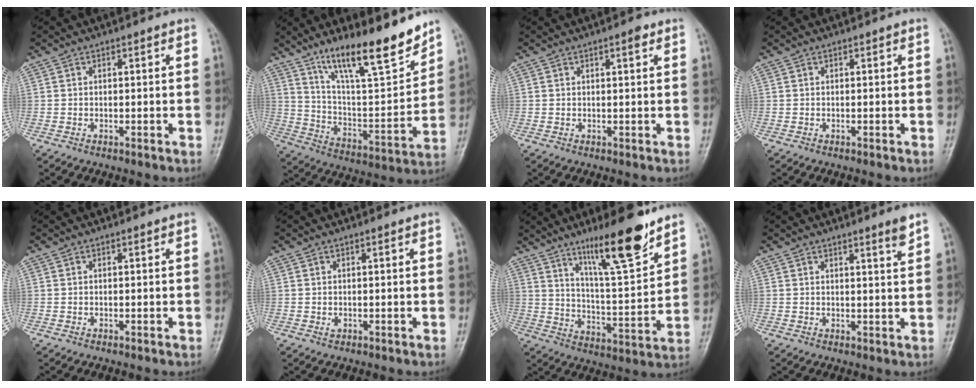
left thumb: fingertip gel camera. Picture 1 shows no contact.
{"total": 19.3, "force": [14.2, 4.1, 12.5], "torque": [-0.167, -0.084, 0.246]}
{"total": 1.8, "force": [1.0, 0.4, 1.4], "torque": [-0.019, -0.003, 0.015]}
{"total": 0.0}
{"total": 0.0}
{"total": 0.8, "force": [0.2, 0.4, 0.7], "torque": [-0.009, 0.000, 0.008]}
{"total": 16.0, "force": [11.0, 2.8, 11.3], "torque": [-0.164, -0.072, 0.189]}
{"total": 2.7, "force": [2.0, -0.2, 1.8], "torque": [-0.022, -0.020, 0.031]}